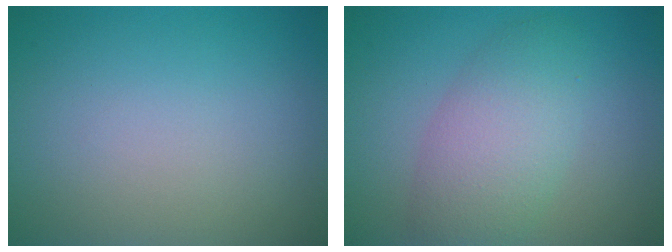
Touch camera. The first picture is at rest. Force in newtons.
{"total": 5.1, "press": 5.1, "slide": 0.3}